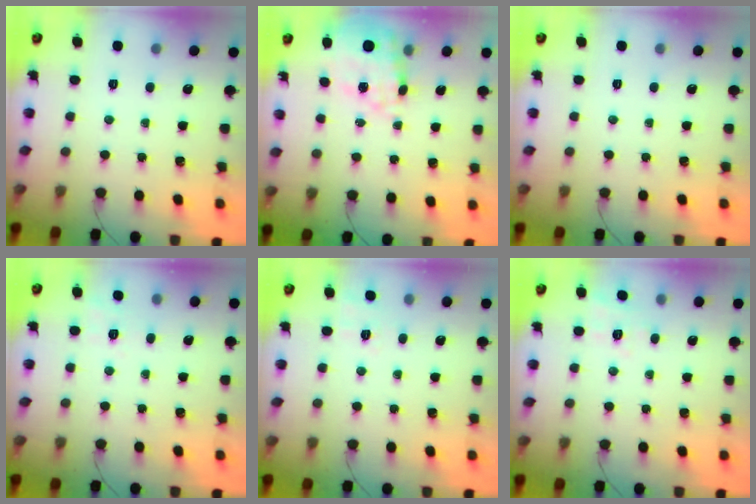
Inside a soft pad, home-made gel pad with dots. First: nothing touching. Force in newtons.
{"total": 15.6, "press": 15.2, "slide": 3.7}
{"total": 0.0}
{"total": 2.1, "press": 0.6, "slide": 2.0}
{"total": 2.4, "press": 1.3, "slide": 2.1}
{"total": 4.3, "press": 3.7, "slide": 2.1}